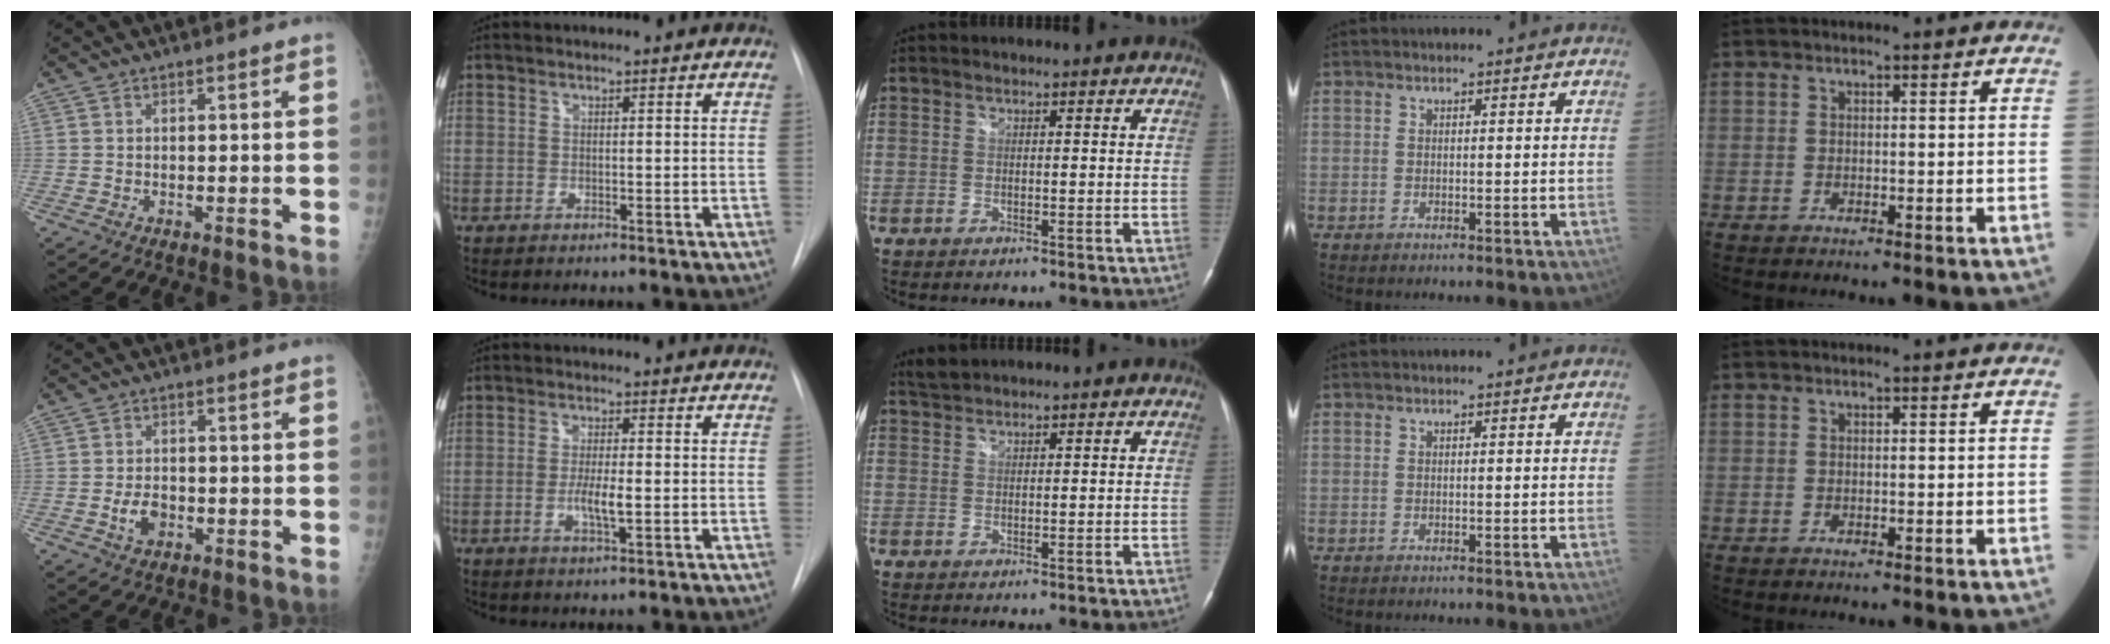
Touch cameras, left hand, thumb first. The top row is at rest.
{"thumb": {"total": 3.7, "force": [-1.2, 2.5, 2.5], "torque": [-0.041, 0.005, -0.018]}, "index": {"total": 3.6, "force": [-0.7, 0.5, 3.4], "torque": [-0.068, -0.006, -0.012]}, "middle": {"total": 1.7, "force": [1.7, 0.1, 0.2], "torque": [-0.010, 0.011, 0.037]}}